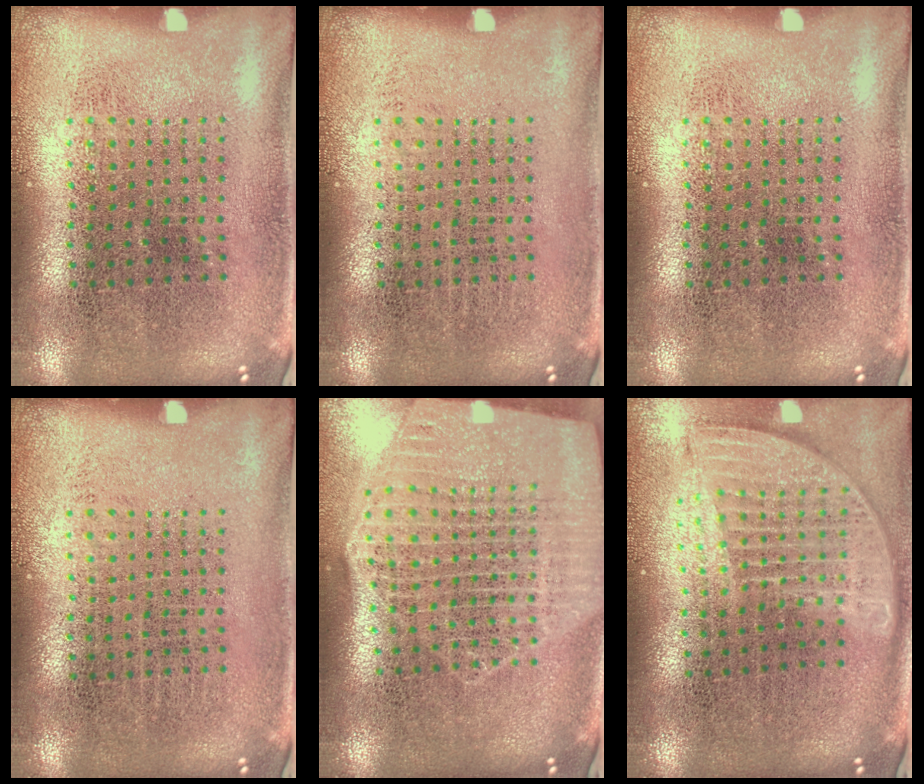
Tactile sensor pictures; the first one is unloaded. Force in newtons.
{"total": 0.0}
{"total": 0.0}
{"total": 0.0}
{"total": 2.6, "press": 2.2, "slide": 1.4}
{"total": 1.8, "press": 1.5, "slide": 1.0}